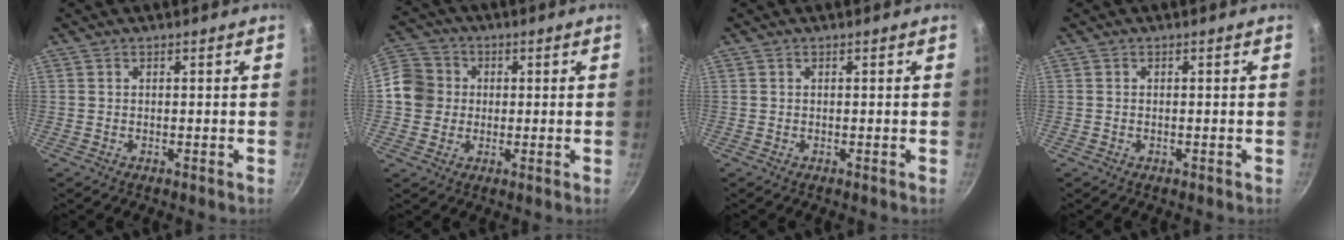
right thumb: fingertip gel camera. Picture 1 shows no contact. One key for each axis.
{"total": 9.0, "fx": 0.3, "fy": 8.4, "fz": 3.3, "tx": -0.028, "ty": 0.016, "tz": -0.014}
{"total": 0.0}
{"total": 0.0}